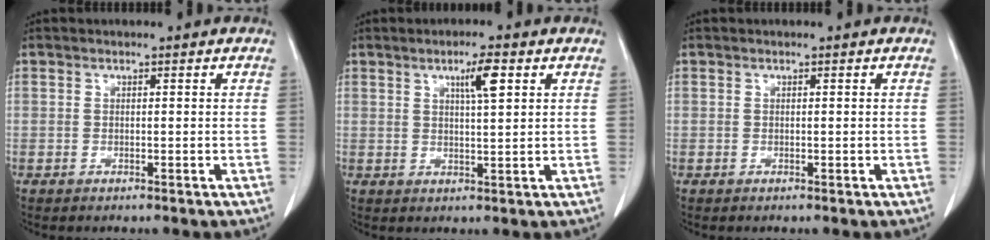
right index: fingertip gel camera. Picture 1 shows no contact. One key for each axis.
{"total": 4.5, "fx": 2.1, "fy": 0.5, "fz": 4.0, "tx": -0.064, "ty": 0.000, "tz": 0.034}
{"total": 0.0}